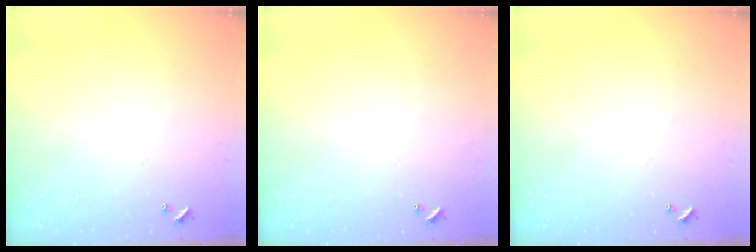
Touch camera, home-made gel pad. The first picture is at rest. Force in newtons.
{"total": 0.0}
{"total": 0.0}